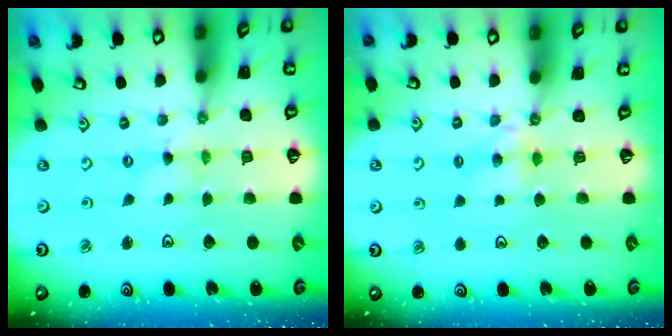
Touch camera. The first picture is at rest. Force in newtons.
{"total": 4.2, "press": 4.2, "slide": 0.6}